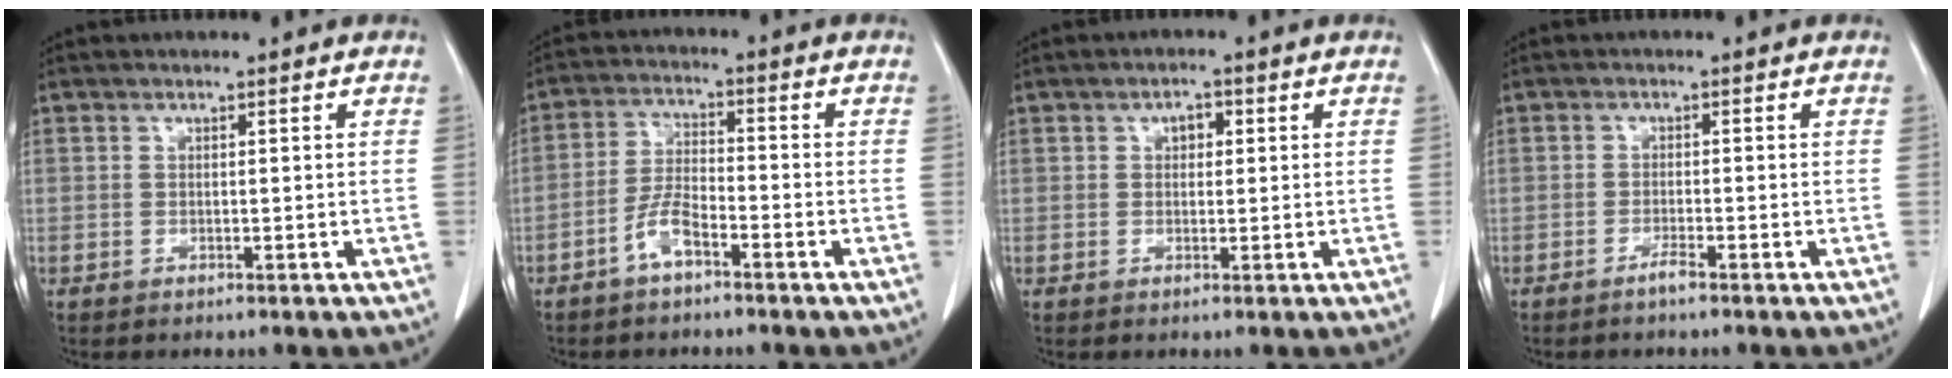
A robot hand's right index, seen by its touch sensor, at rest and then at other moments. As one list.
[{"total": 4.9, "force": [-3.1, 1.3, 3.6], "torque": [-0.079, 0.007, -0.062]}, {"total": 2.1, "force": [0.6, 1.3, 1.5], "torque": [-0.021, 0.007, 0.008]}, {"total": 1.5, "force": [-1.2, -0.2, 0.9], "torque": [-0.019, 0.000, -0.023]}]